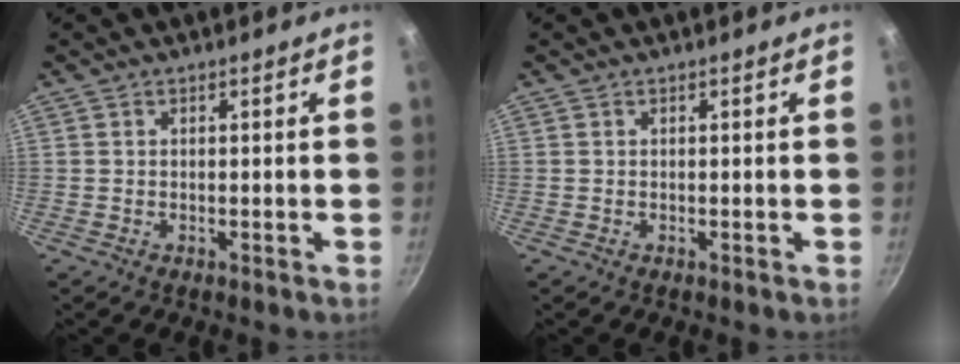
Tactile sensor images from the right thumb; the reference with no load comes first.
{"total": 0.0}